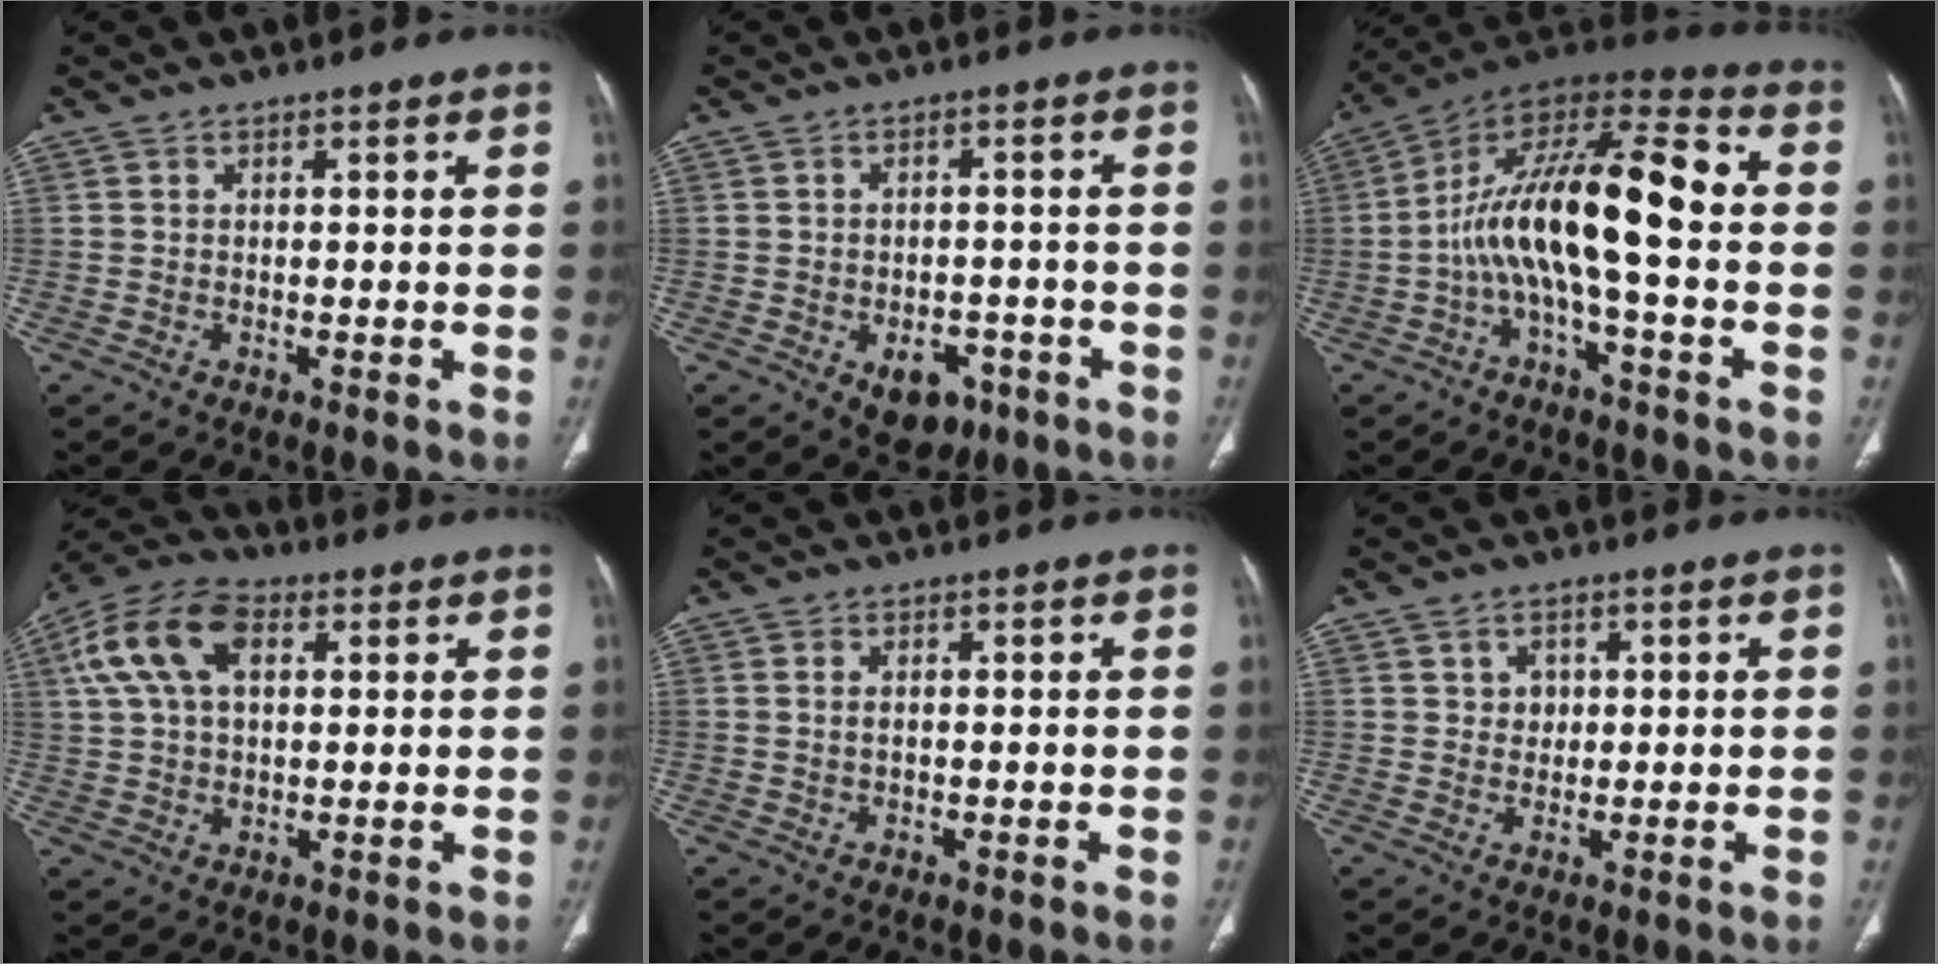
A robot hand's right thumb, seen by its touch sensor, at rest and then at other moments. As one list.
[{"total": 6.9, "force": [-3.1, 4.7, 4.0], "torque": [-0.031, 0.015, -0.032]}, {"total": 18.2, "force": [-1.8, 5.9, 17.1], "torque": [-0.294, 0.058, -0.040]}, {"total": 13.3, "force": [4.3, 7.9, 9.9], "torque": [-0.196, 0.017, 0.076]}, {"total": 1.1, "force": [0.2, 0.6, 0.9], "torque": [-0.020, 0.001, 0.005]}, {"total": 2.6, "force": [0.9, 2.2, 1.1], "torque": [-0.005, -0.004, 0.015]}]